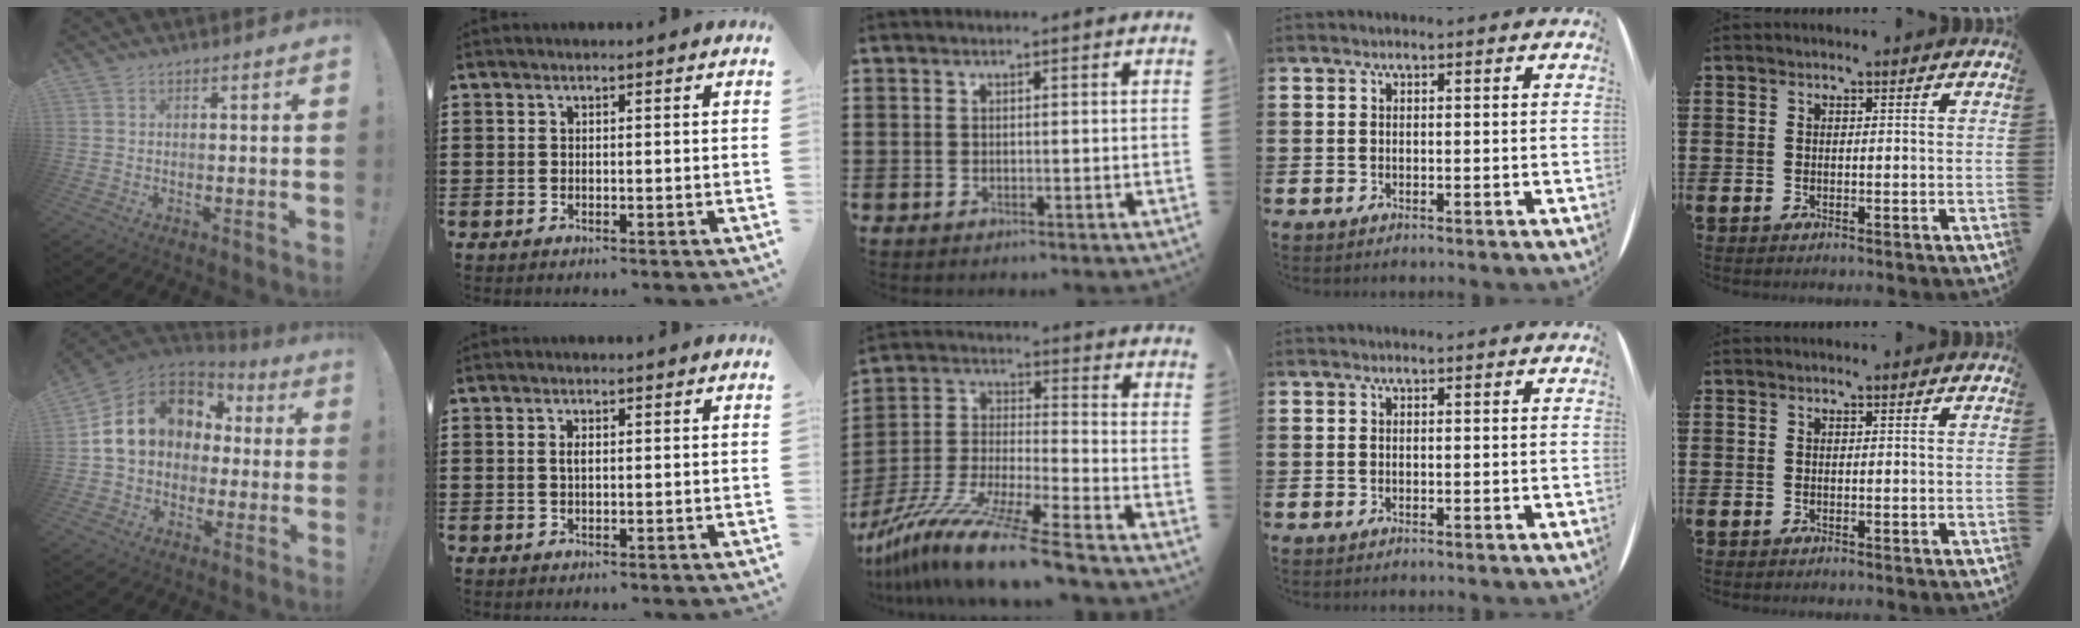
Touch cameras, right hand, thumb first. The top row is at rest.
{"thumb": {"total": 15.8, "force": [3.6, 12.5, 9.0], "torque": [-0.153, -0.002, 0.076]}, "index": {"total": 1.3, "force": [0.2, 0.6, 1.2], "torque": [-0.025, 0.004, 0.002]}, "middle": {"total": 13.4, "force": [-11.5, -0.8, 6.8], "torque": [-0.138, 0.002, -0.227]}}